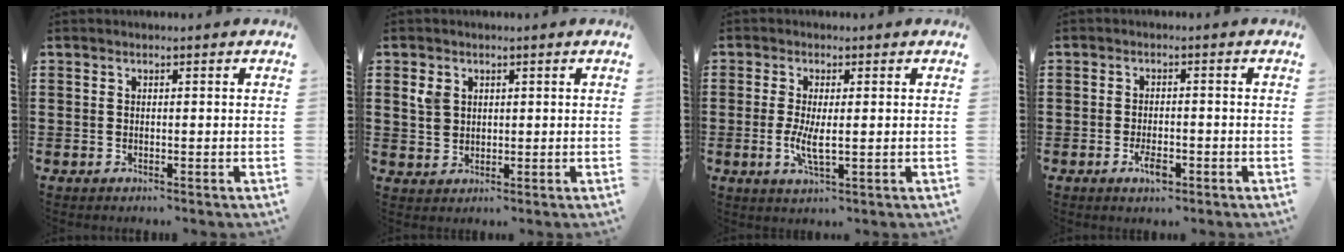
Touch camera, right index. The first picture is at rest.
{"total": 2.9, "force": [1.2, 2.3, 1.4], "torque": [-0.035, 0.010, 0.021]}
{"total": 4.3, "force": [-0.3, 1.2, 4.2], "torque": [-0.081, -0.003, -0.007]}
{"total": 3.2, "force": [-1.7, 1.2, 2.5], "torque": [-0.057, -0.005, -0.033]}